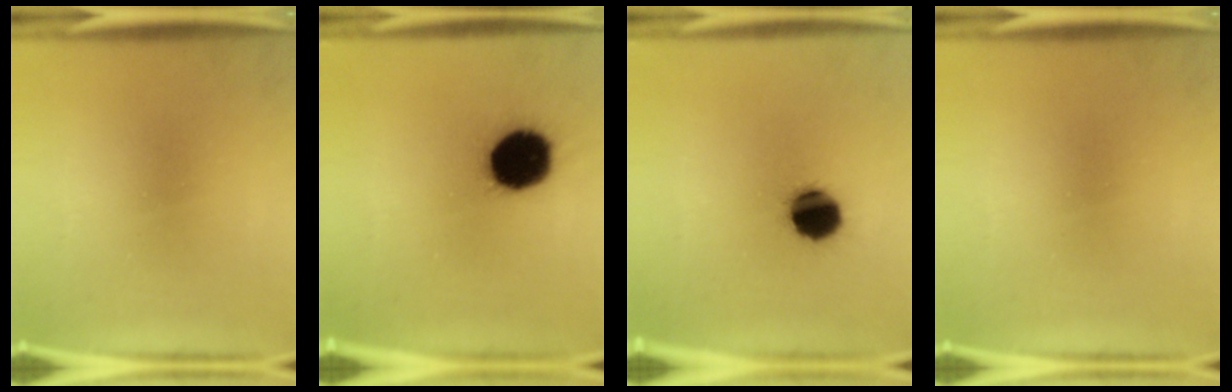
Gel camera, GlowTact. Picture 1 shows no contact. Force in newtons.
{"total": 18.1}
{"total": 11.2}
{"total": 0.0}